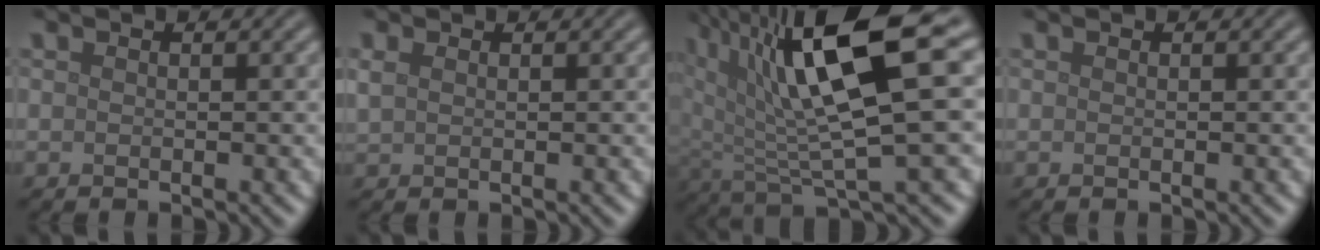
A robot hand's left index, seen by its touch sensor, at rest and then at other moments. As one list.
[{"total": 1.1, "force": [0.6, 0.7, 0.7], "torque": [-0.017, 0.002, 0.015]}, {"total": 12.7, "force": [4.6, 3.6, 11.3], "torque": [-0.200, 0.006, 0.089]}, {"total": 0.0}]